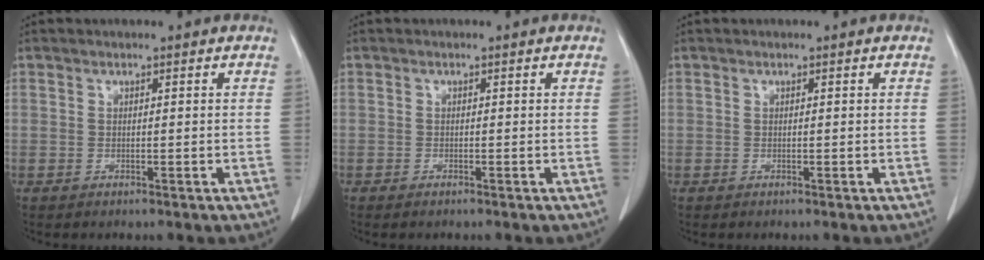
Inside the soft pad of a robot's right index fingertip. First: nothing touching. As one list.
[{"total": 0.6, "force": [-0.5, 0.1, 0.3], "torque": [-0.009, -0.002, -0.005]}, {"total": 0.0}]